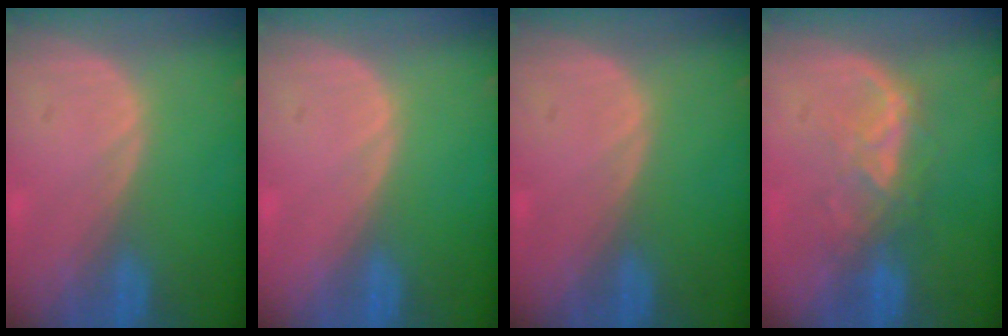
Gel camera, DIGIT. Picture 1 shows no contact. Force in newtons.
{"total": 0.0}
{"total": 0.0}
{"total": 4.6, "press": 4.6, "slide": 0.6}